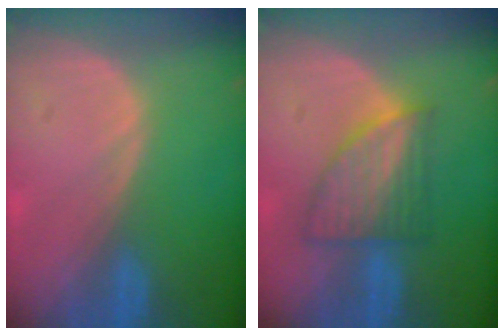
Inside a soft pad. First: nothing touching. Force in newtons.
{"total": 6.9, "press": 6.5, "slide": 2.5}